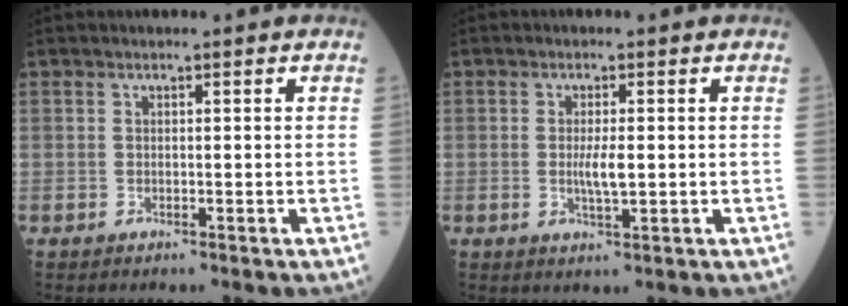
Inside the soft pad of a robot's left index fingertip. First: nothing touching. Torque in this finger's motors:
{"motor_torque": [0.49, 0.32, 0.12, 0.02]}